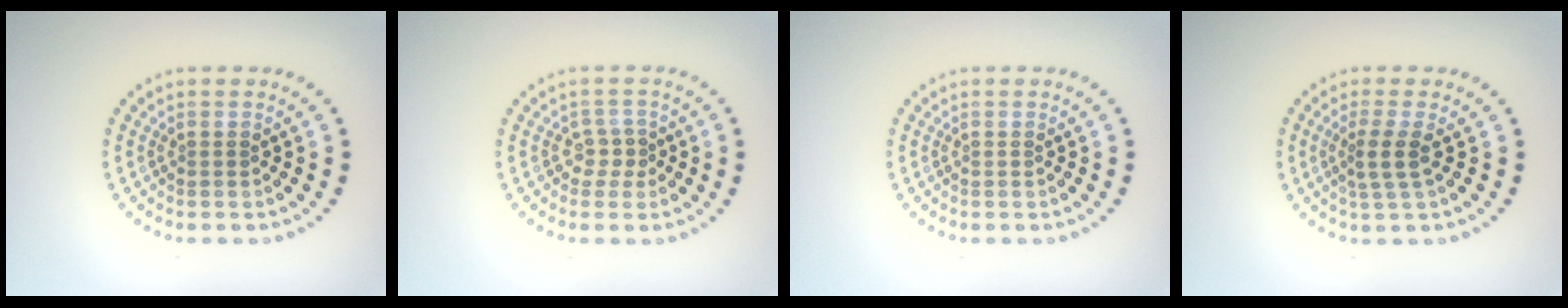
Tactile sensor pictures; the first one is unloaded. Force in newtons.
{"total": 1.9, "press": 1.5, "slide": 1.2}
{"total": 0.0}
{"total": 2.2, "press": 1.7, "slide": 1.3}